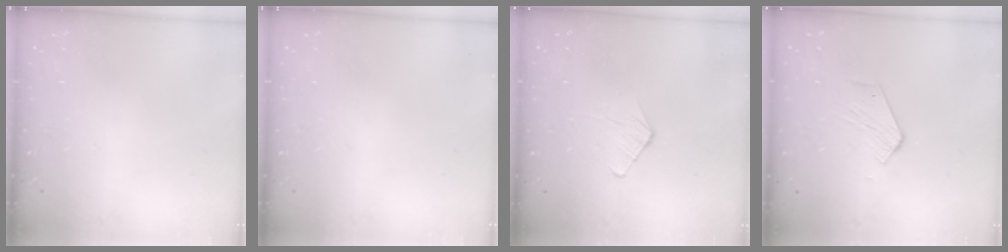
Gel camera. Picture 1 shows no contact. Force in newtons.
{"total": 0.0}
{"total": 4.4, "press": 4.3, "slide": 0.4}
{"total": 3.1, "press": 3.1, "slide": 0.2}